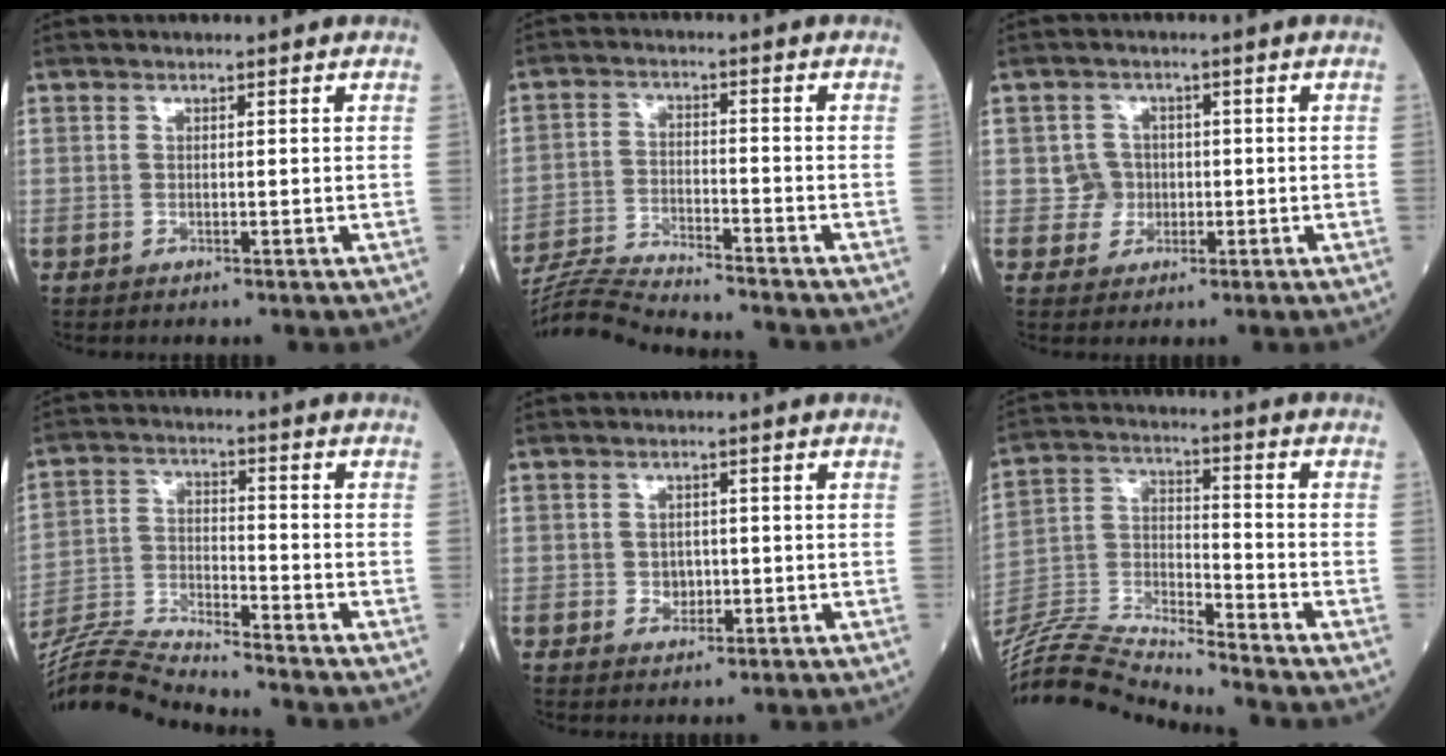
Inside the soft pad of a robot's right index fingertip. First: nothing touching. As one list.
[{"total": 12.0, "force": [-11.4, -0.5, 3.6], "torque": [-0.062, -0.009, -0.195]}, {"total": 3.2, "force": [-0.3, 3.2, 0.1], "torque": [0.011, 0.011, -0.006]}, {"total": 12.9, "force": [-12.4, -1.4, 3.2], "torque": [-0.061, -0.001, -0.228]}, {"total": 2.2, "force": [-0.3, 1.8, 1.2], "torque": [-0.013, 0.004, 0.000]}, {"total": 15.5, "force": [-15.0, -1.5, 3.4], "torque": [-0.067, 0.020, -0.278]}]